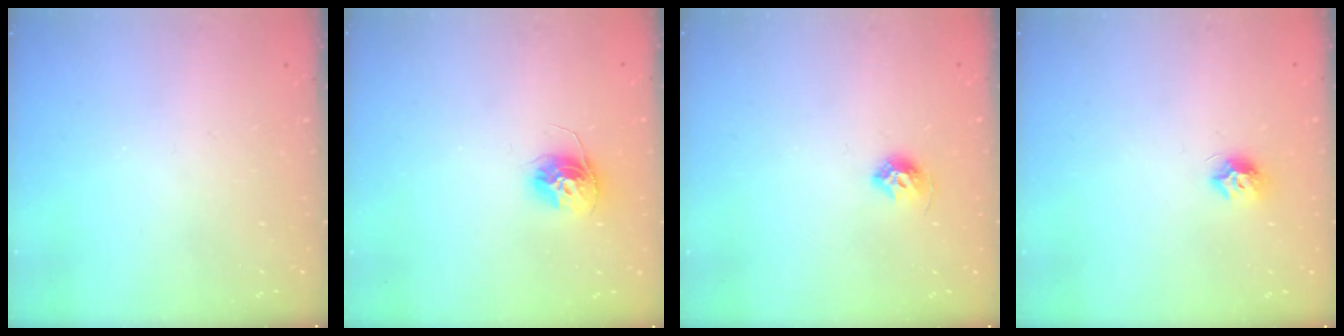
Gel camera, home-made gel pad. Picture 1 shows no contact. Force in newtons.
{"total": 11.4, "press": 11.4, "slide": 1.0}
{"total": 7.3, "press": 7.3, "slide": 0.8}
{"total": 8.2, "press": 8.2, "slide": 0.7}